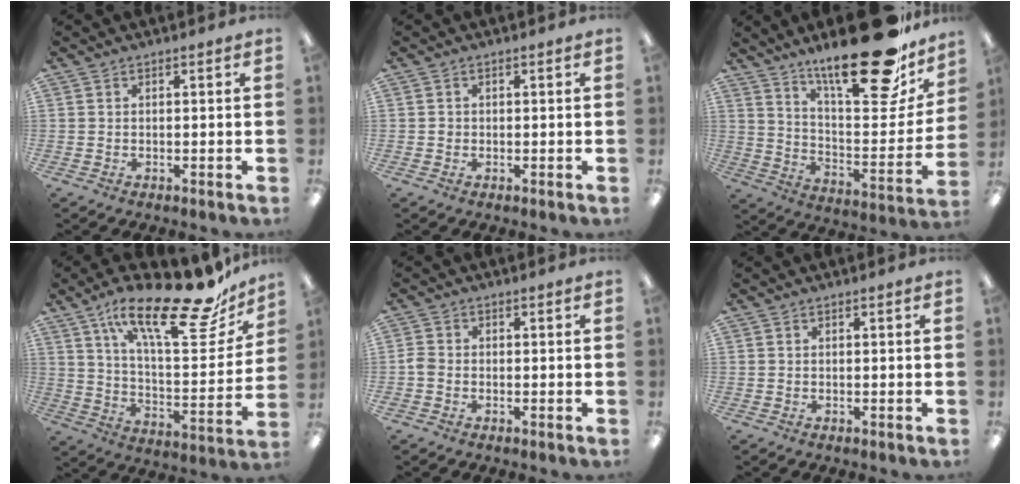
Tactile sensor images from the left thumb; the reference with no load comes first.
{"total": 0.7, "force": [-0.1, 0.7, 0.2], "torque": [-0.003, 0.003, -0.004]}
{"total": 27.2, "force": [20.1, 8.0, 16.4], "torque": [-0.222, -0.141, 0.322]}
{"total": 25.4, "force": [17.3, 7.5, 17.0], "torque": [-0.250, -0.112, 0.281]}
{"total": 1.9, "force": [-0.7, 1.5, 1.1], "torque": [-0.018, 0.005, -0.014]}
{"total": 0.0}